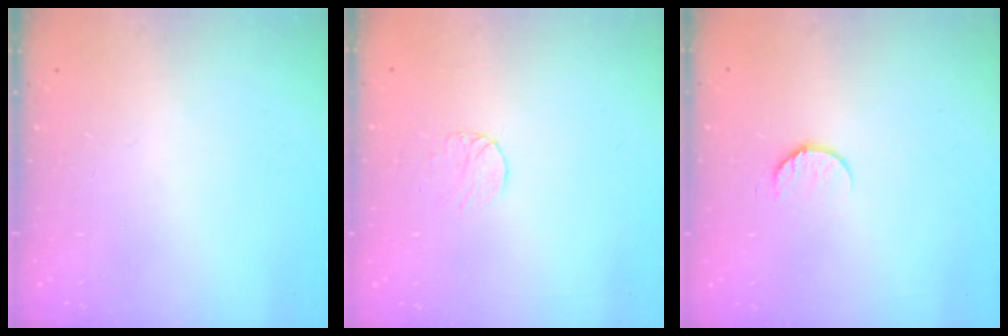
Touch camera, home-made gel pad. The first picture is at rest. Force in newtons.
{"total": 6.1, "press": 6.1, "slide": 0.5}
{"total": 7.4, "press": 7.4, "slide": 0.6}